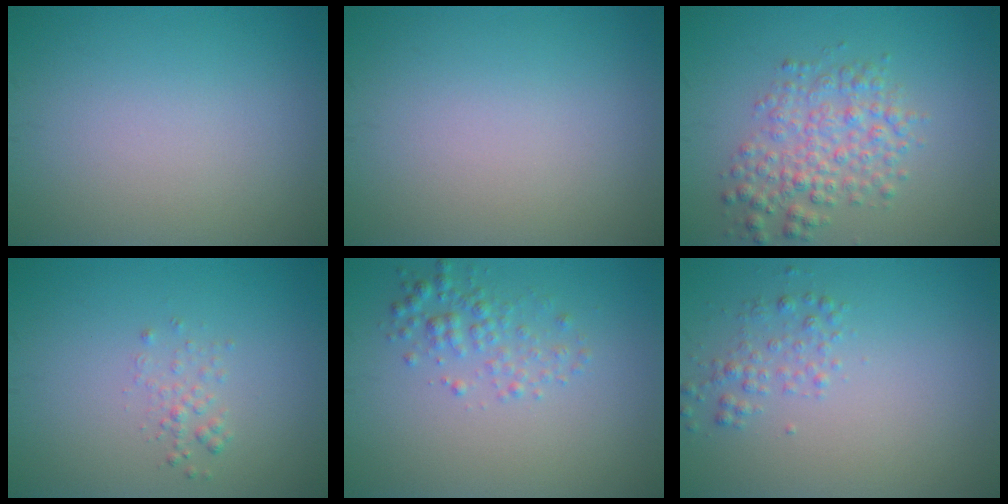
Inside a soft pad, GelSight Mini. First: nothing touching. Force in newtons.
{"total": 0.0}
{"total": 4.2, "press": 4.2, "slide": 0.1}
{"total": 1.1, "press": 1.1, "slide": 0.1}
{"total": 2.3, "press": 2.3, "slide": 0.1}
{"total": 1.6, "press": 1.6, "slide": 0.0}